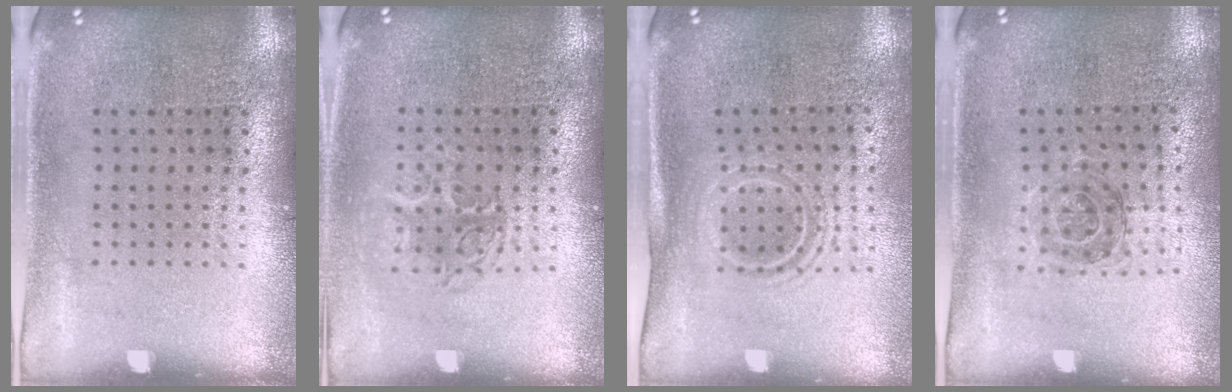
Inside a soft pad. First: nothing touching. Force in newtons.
{"total": 1.2, "press": 1.1, "slide": 0.6}
{"total": 1.5, "press": 1.1, "slide": 1.0}
{"total": 1.0, "press": 1.0, "slide": 0.1}